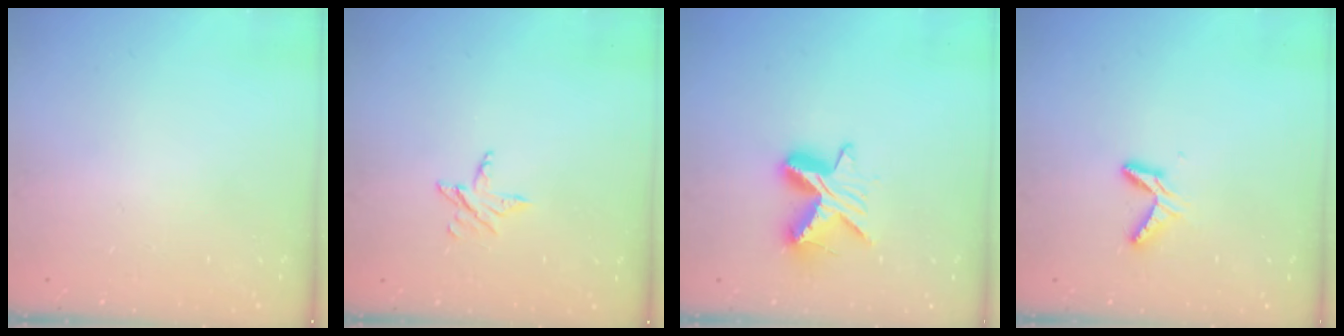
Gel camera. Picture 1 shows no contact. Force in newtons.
{"total": 4.0, "press": 4.0, "slide": 0.3}
{"total": 9.7, "press": 9.7, "slide": 0.6}
{"total": 5.1, "press": 5.1, "slide": 0.4}